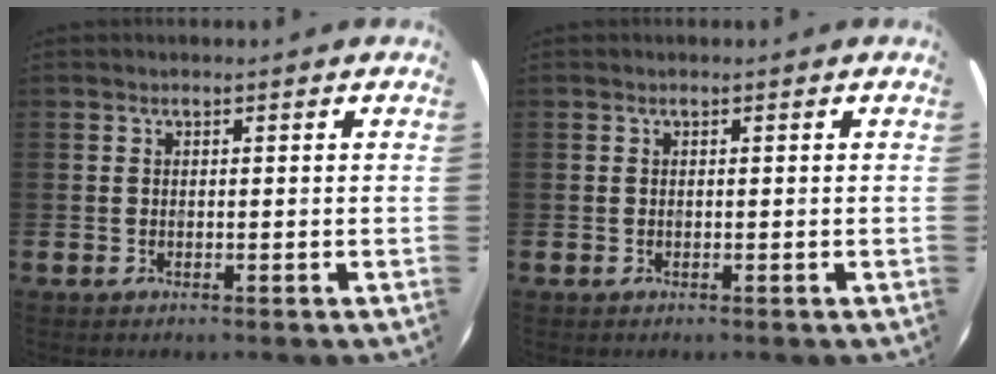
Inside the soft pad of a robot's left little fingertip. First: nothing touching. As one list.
[{"total": 0.0}]